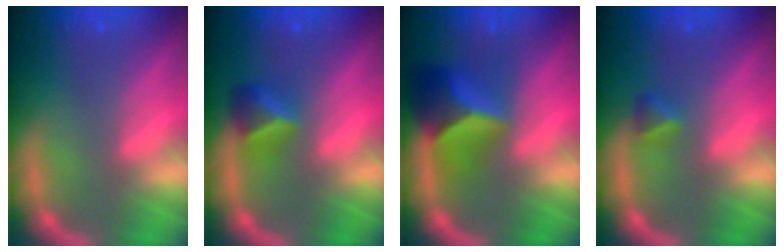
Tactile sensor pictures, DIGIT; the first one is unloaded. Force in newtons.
{"total": 2.9}
{"total": 6.4}
{"total": 1.4}